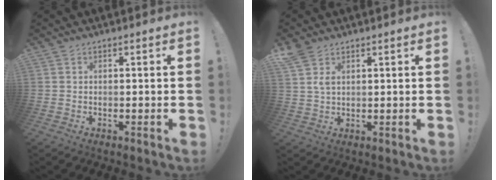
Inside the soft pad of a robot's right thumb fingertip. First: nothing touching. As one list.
[{"total": 4.9, "force": [3.0, 2.4, 3.1], "torque": [-0.059, -0.009, 0.057]}]